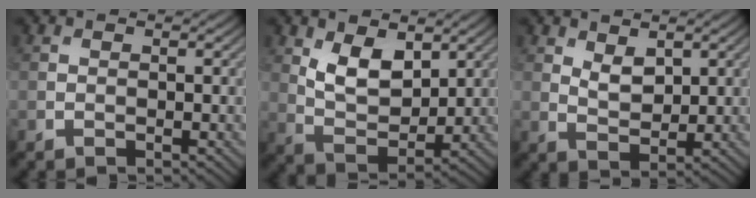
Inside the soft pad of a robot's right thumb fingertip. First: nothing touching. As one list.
[{"total": 7.1, "force": [3.2, 4.0, 5.0], "torque": [-0.101, -0.017, 0.059]}, {"total": 3.2, "force": [1.8, 1.7, 2.1], "torque": [-0.046, -0.006, 0.038]}]